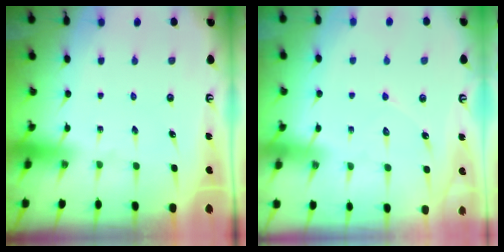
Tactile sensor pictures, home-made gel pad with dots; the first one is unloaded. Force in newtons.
{"total": 5.5, "press": 5.5, "slide": 0.5}